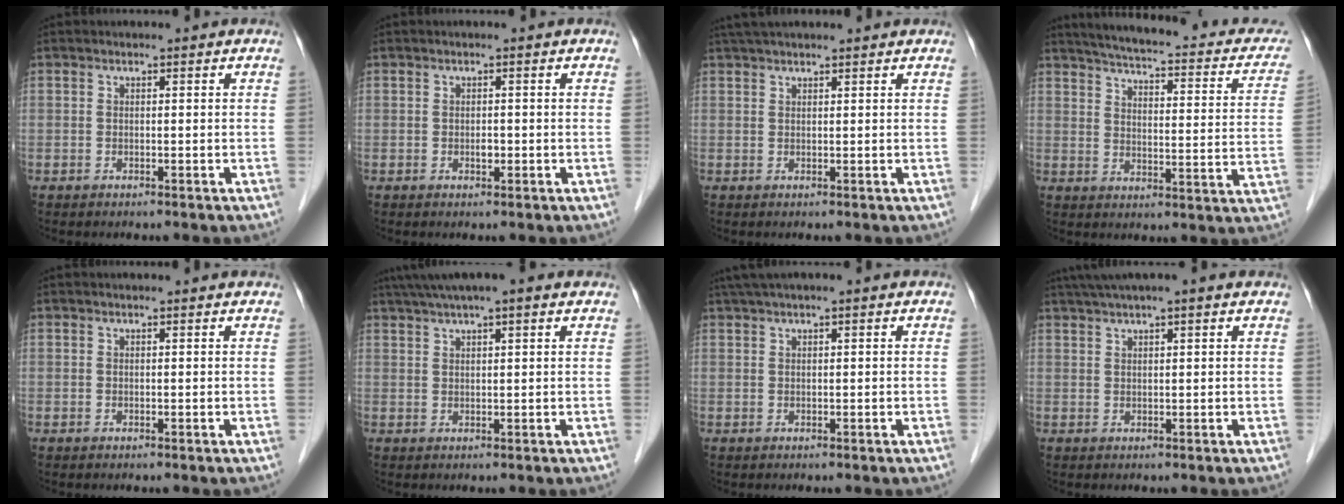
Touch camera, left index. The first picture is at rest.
{"total": 0.9, "force": [-0.5, 0.5, 0.6], "torque": [-0.013, -0.005, -0.007]}
{"total": 7.2, "force": [6.4, 0.6, 3.3], "torque": [-0.052, 0.042, 0.094]}
{"total": 21.7, "force": [17.9, 5.3, 11.1], "torque": [-0.143, 0.001, 0.205]}
{"total": 1.9, "force": [1.8, 0.2, 0.5], "torque": [-0.011, 0.013, 0.016]}
{"total": 10.0, "force": [7.8, 0.9, 6.2], "torque": [-0.106, 0.043, 0.112]}
{"total": 3.5, "force": [2.5, -0.1, 2.4], "torque": [-0.047, 0.029, 0.048]}
{"total": 7.3, "force": [5.6, 0.0, 4.7], "torque": [-0.081, 0.040, 0.085]}